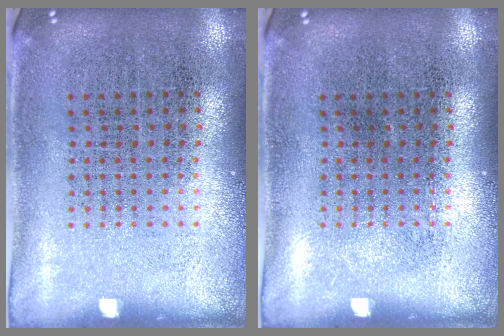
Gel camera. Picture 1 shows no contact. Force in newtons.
{"total": 0.0}